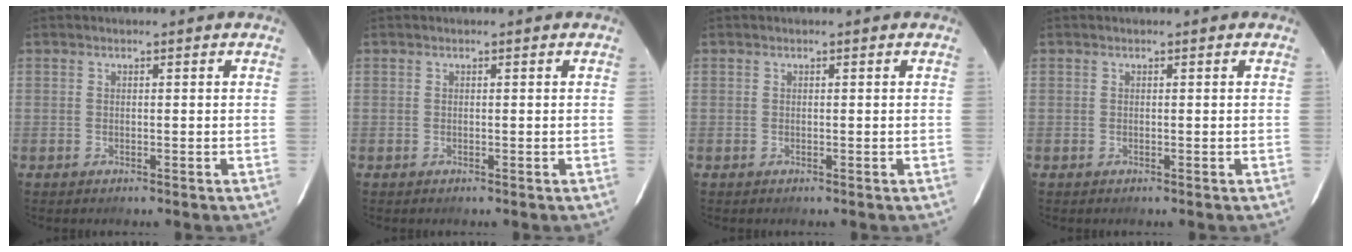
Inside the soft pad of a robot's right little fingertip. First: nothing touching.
{"total": 0.0}
{"total": 0.0}
{"total": 0.0}